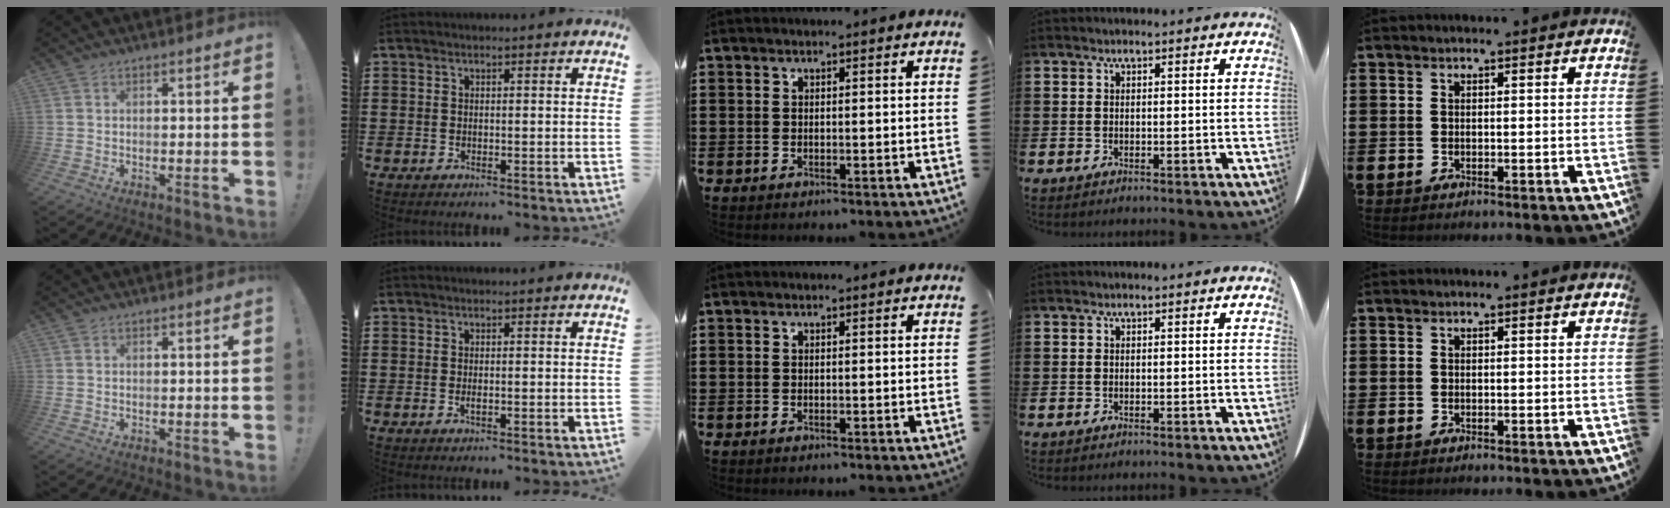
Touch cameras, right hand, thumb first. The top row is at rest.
{"index": {"total": 0.7, "force": [-0.2, 0.2, 0.6], "torque": [-0.012, -0.004, -0.002]}}